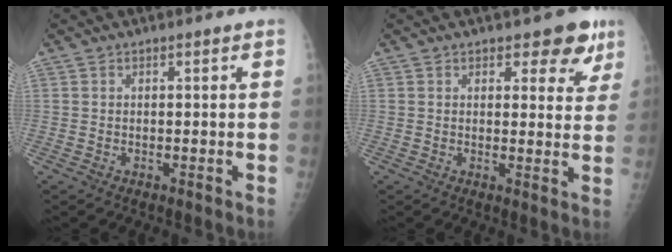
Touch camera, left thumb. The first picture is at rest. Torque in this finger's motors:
{"motor_torque": [0.38, 0.54, -0.20, -0.30, 0.06]}